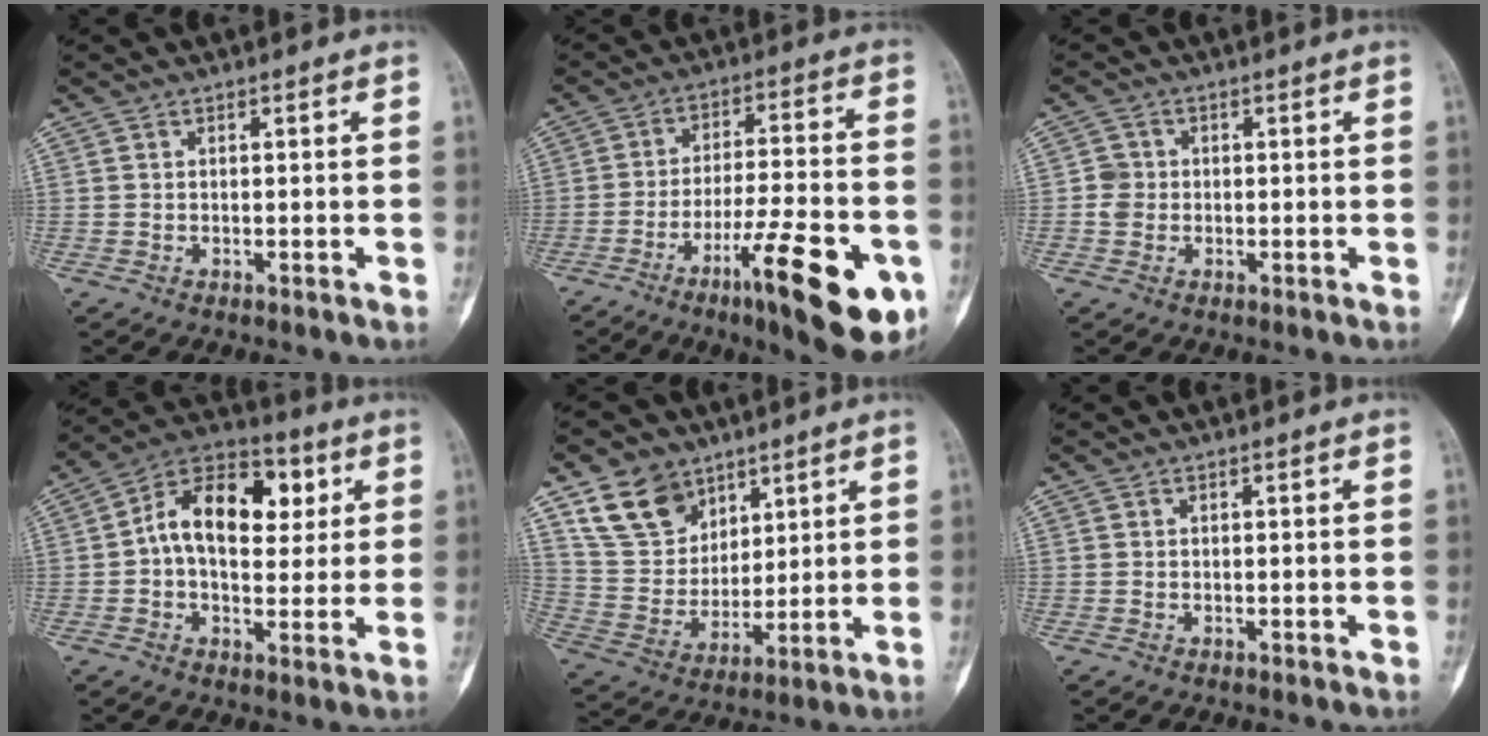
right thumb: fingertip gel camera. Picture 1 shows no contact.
{"total": 20.5, "force": [-8.9, 4.8, 17.8], "torque": [-0.247, 0.030, -0.130]}
{"total": 2.9, "force": [-0.2, 2.7, 1.0], "torque": [-0.004, 0.007, -0.006]}
{"total": 16.1, "force": [3.2, 9.9, 12.2], "torque": [-0.161, 0.017, 0.042]}
{"total": 13.2, "force": [8.2, 9.1, 4.8], "torque": [-0.064, -0.037, 0.164]}
{"total": 0.0}